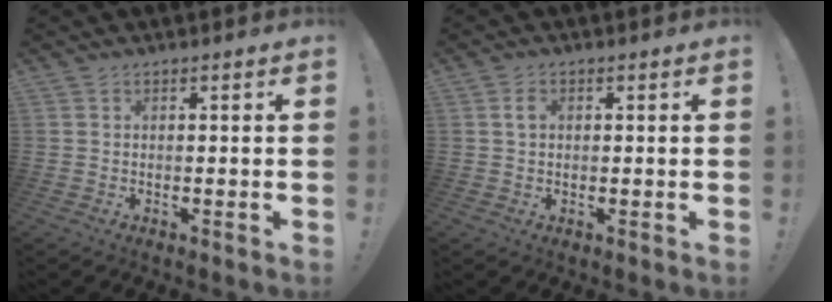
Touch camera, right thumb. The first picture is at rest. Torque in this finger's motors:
{"motor_torque": [-0.15, 0.44, 0.05, -0.08, 0.15]}